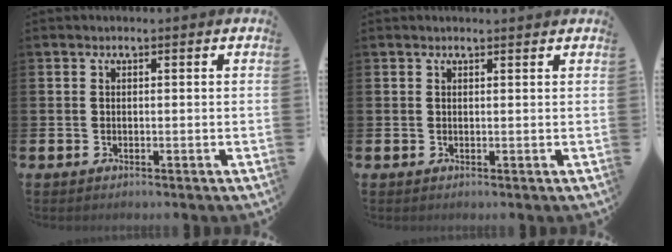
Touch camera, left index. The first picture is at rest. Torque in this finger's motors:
{"motor_torque": [0.69, -1.45, 0.01, 0.00]}